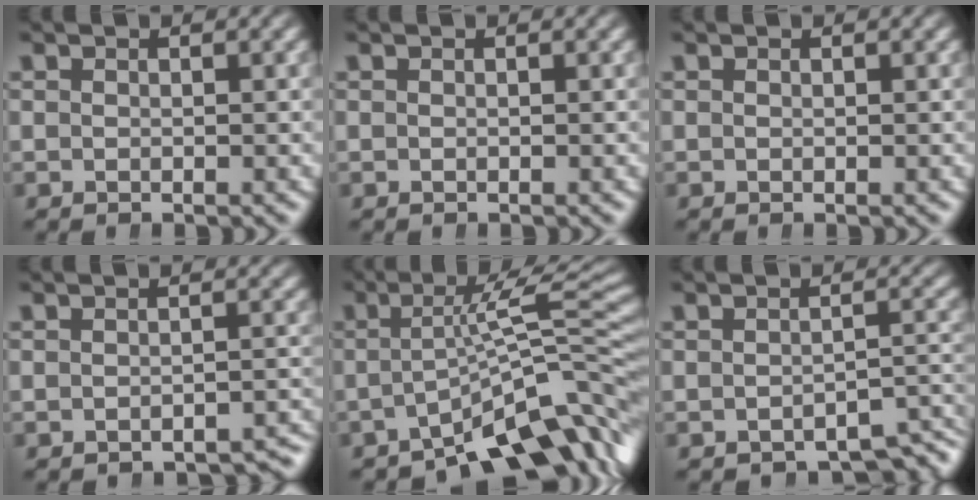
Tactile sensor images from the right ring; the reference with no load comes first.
{"total": 0.0}
{"total": 0.0}
{"total": 3.0, "force": [-2.9, 0.4, 0.4], "torque": [0.002, -0.006, -0.043]}
{"total": 11.4, "force": [-4.7, 3.5, 9.7], "torque": [-0.122, -0.016, -0.052]}
{"total": 5.5, "force": [-4.8, 1.6, 2.3], "torque": [-0.003, -0.007, -0.069]}